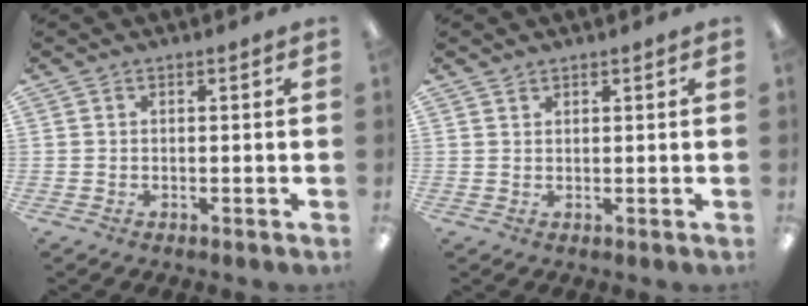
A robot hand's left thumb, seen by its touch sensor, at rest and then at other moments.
{"total": 1.3, "force": [1.1, 0.6, 0.0], "torque": [-0.001, -0.001, 0.023]}